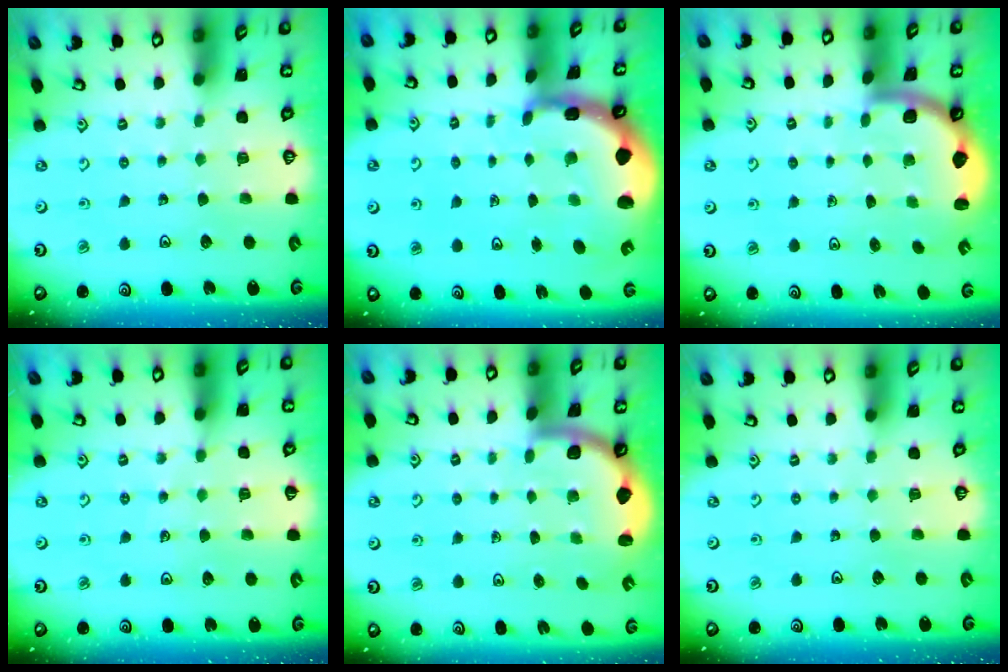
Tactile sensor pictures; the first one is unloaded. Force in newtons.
{"total": 3.8, "press": 3.6, "slide": 1.0}
{"total": 1.6, "press": 1.6, "slide": 0.1}
{"total": 5.0, "press": 4.8, "slide": 1.3}
{"total": 1.6, "press": 1.6, "slide": 0.1}
{"total": 0.0}